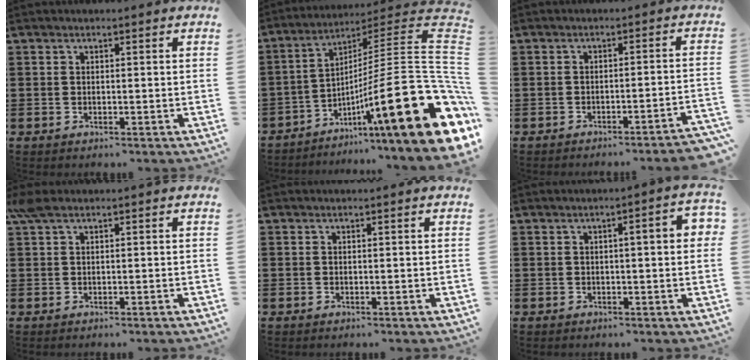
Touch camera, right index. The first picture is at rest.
{"total": 23.2, "force": [-8.1, 4.8, 21.2], "torque": [-0.341, -0.007, -0.137]}
{"total": 2.8, "force": [-2.4, -0.7, 1.2], "torque": [-0.021, -0.009, -0.049]}
{"total": 1.4, "force": [0.3, 0.2, 1.4], "torque": [-0.030, -0.003, 0.006]}
{"total": 0.0}
{"total": 2.9, "force": [0.2, 0.4, 2.9], "torque": [-0.043, 0.000, -0.001]}